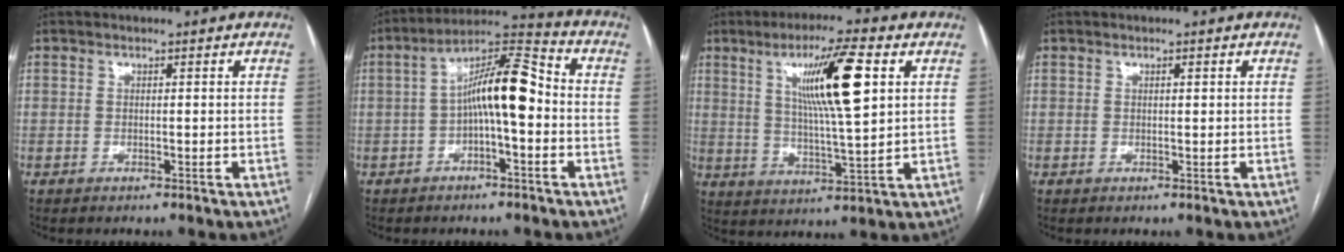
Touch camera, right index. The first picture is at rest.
{"total": 10.6, "force": [-0.9, 2.3, 10.4], "torque": [-0.176, 0.038, -0.017]}
{"total": 12.6, "force": [4.3, 0.6, 11.8], "torque": [-0.205, 0.003, 0.075]}
{"total": 0.6, "force": [0.2, 0.1, 0.5], "torque": [-0.009, 0.000, 0.004]}